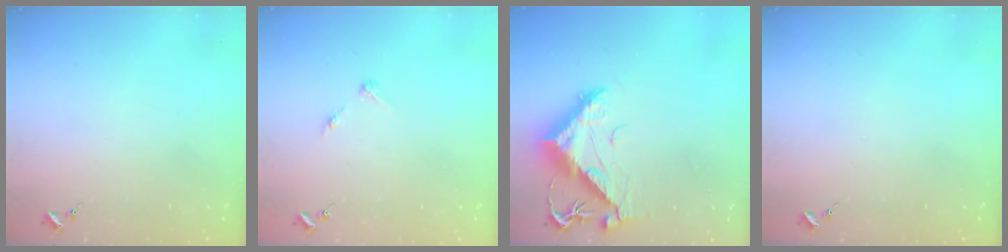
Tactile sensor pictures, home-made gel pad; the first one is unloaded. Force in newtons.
{"total": 3.2, "press": 3.1, "slide": 0.4}
{"total": 12.3, "press": 12.2, "slide": 1.5}
{"total": 0.0}